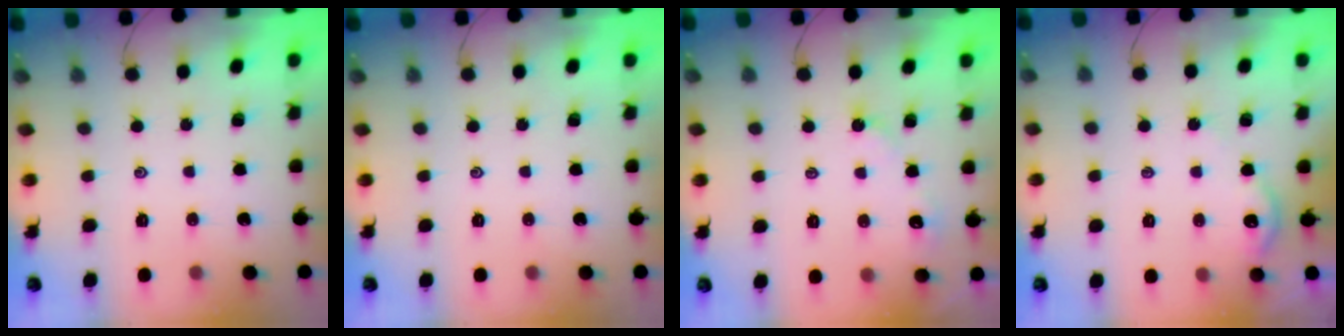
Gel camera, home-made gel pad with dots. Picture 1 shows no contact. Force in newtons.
{"total": 0.0}
{"total": 3.5, "press": 3.4, "slide": 0.3}
{"total": 4.6, "press": 4.5, "slide": 0.5}